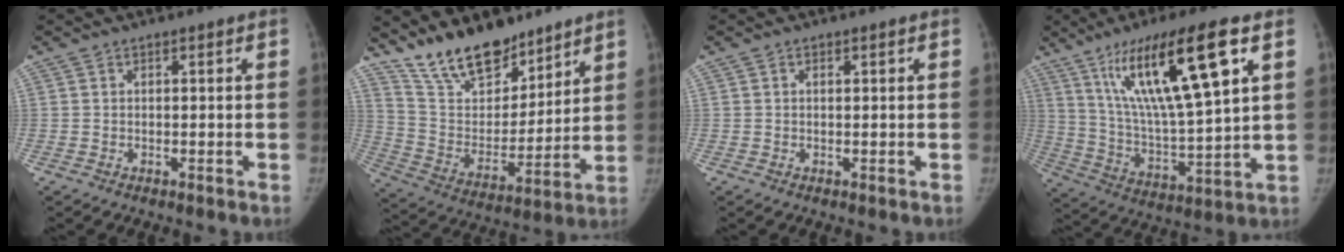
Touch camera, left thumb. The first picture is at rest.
{"total": 16.9, "force": [13.5, 7.3, 7.1], "torque": [-0.075, -0.080, 0.245]}
{"total": 0.6, "force": [0.2, 0.3, 0.5], "torque": [-0.008, 0.000, 0.003]}
{"total": 21.7, "force": [9.9, 4.1, 18.8], "torque": [-0.324, -0.033, 0.178]}